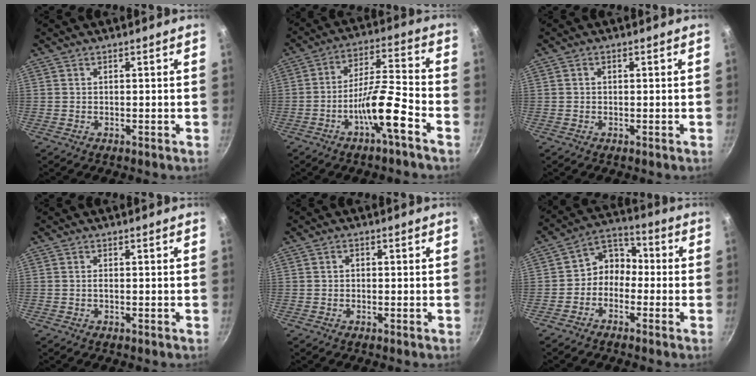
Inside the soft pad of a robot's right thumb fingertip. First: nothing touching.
{"total": 11.3, "force": [-5.6, 1.9, 9.6], "torque": [-0.165, 0.044, -0.099]}
{"total": 0.6, "force": [0.0, 0.5, 0.4], "torque": [-0.007, 0.006, 0.002]}
{"total": 0.5, "force": [-0.1, 0.2, 0.4], "torque": [-0.008, 0.002, -0.004]}
{"total": 1.0, "force": [-0.1, 0.9, 0.5], "torque": [-0.007, 0.006, -0.004]}
{"total": 7.0, "force": [-1.8, 5.7, 3.5], "torque": [-0.024, 0.042, -0.054]}